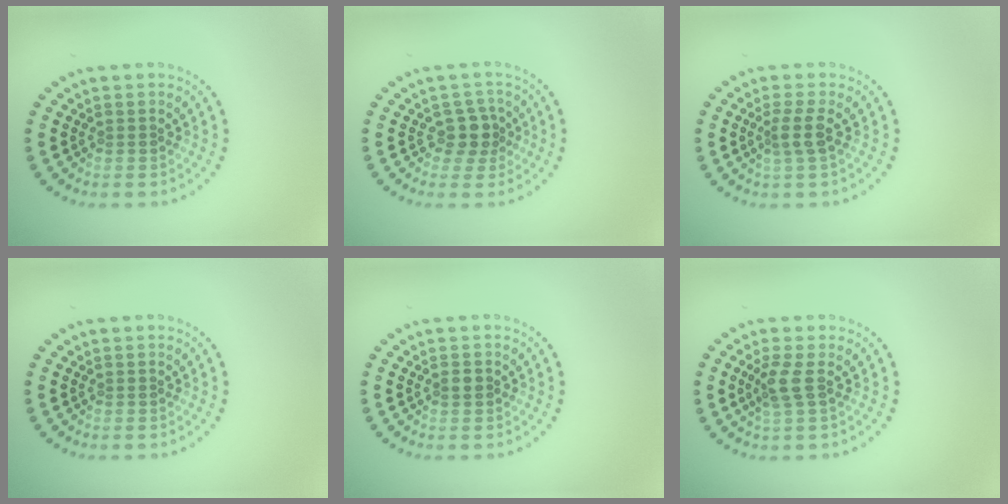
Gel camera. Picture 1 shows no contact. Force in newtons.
{"total": 2.3, "press": 2.0, "slide": 1.2}
{"total": 1.8, "press": 1.5, "slide": 1.1}
{"total": 0.0}
{"total": 1.1, "press": 1.1, "slide": 0.1}
{"total": 1.9, "press": 1.6, "slide": 1.1}